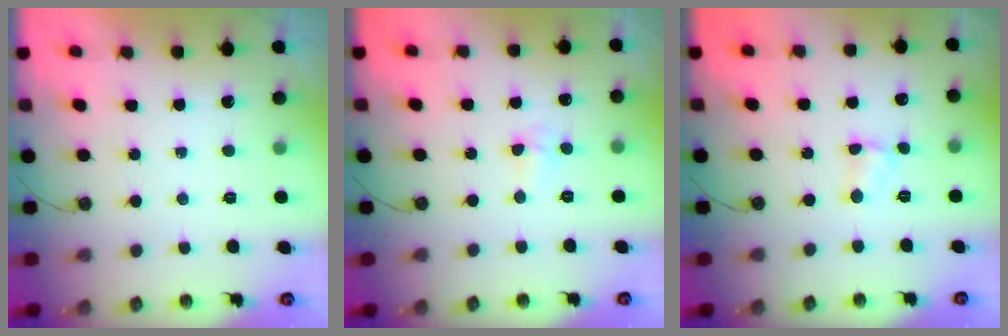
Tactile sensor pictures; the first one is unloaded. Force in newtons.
{"total": 2.8, "press": 2.6, "slide": 1.0}
{"total": 3.4, "press": 3.4, "slide": 0.5}